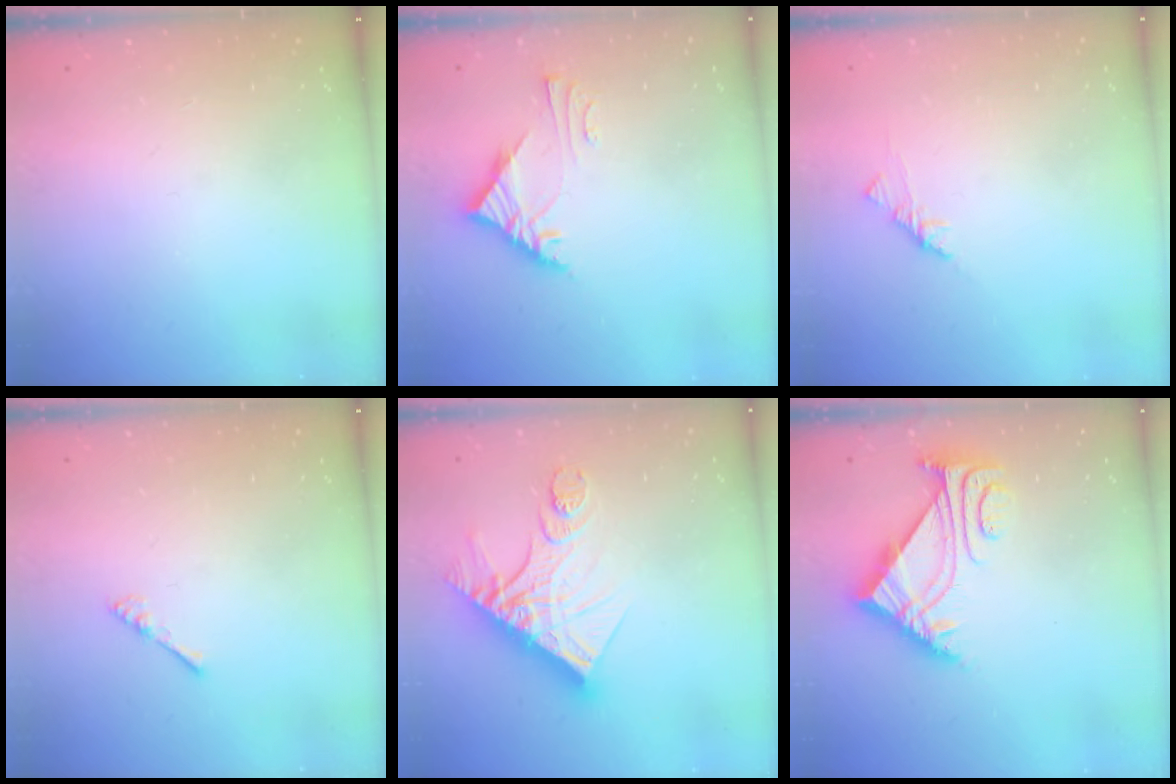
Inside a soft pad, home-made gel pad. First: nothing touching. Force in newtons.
{"total": 5.3, "press": 5.2, "slide": 0.3}
{"total": 1.9, "press": 1.7, "slide": 0.6}
{"total": 2.4, "press": 2.4, "slide": 0.5}
{"total": 16.2, "press": 16.2, "slide": 1.7}
{"total": 4.9, "press": 4.8, "slide": 0.7}